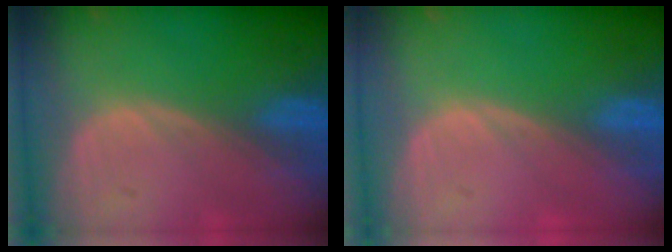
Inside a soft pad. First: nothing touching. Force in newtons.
{"total": 0.0}